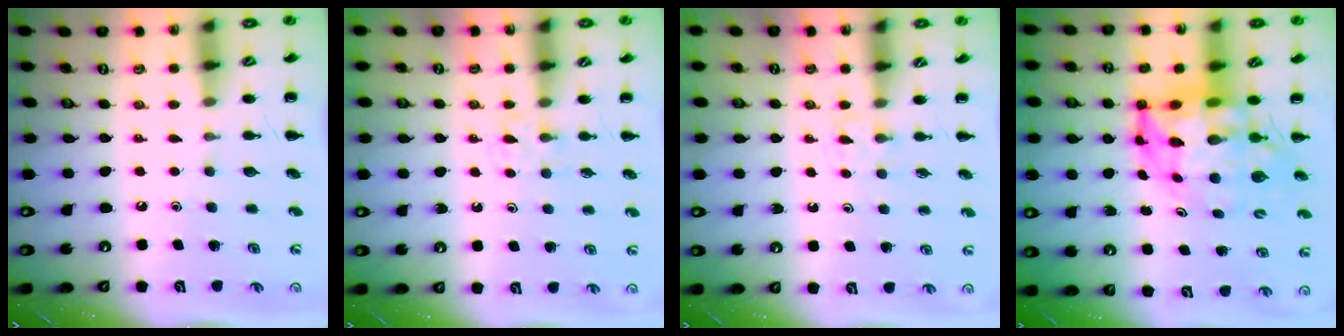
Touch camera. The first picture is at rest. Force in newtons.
{"total": 2.9, "press": 2.7, "slide": 1.2}
{"total": 2.2, "press": 2.0, "slide": 1.0}
{"total": 9.6, "press": 9.2, "slide": 2.8}